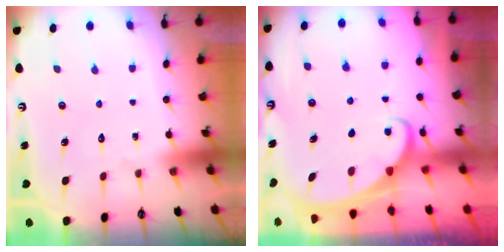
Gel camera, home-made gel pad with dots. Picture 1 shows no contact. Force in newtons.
{"total": 2.0, "press": 2.0, "slide": 0.3}